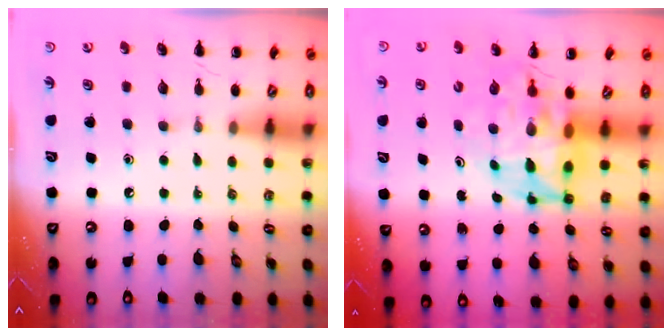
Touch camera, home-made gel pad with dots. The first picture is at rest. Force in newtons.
{"total": 8.8, "press": 8.4, "slide": 2.3}